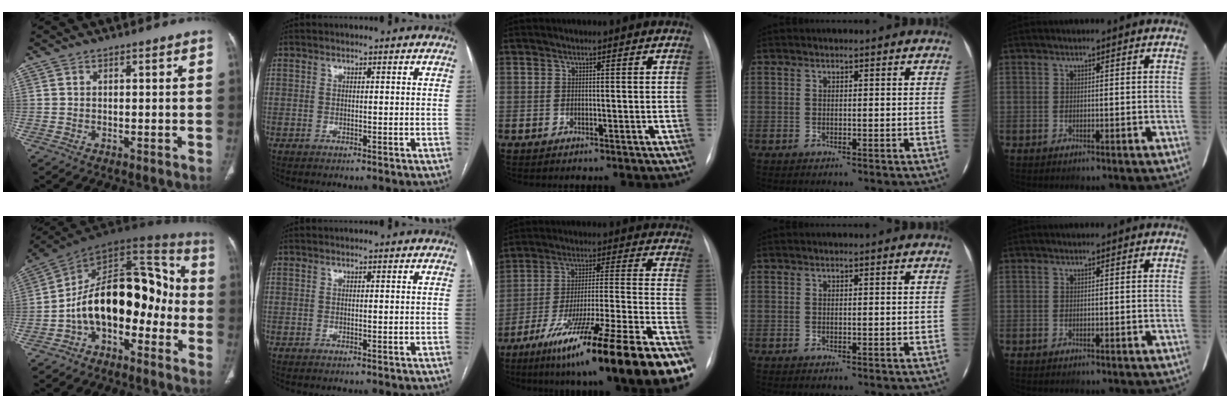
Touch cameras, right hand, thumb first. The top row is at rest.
{"thumb": {"total": 19.2, "force": [-4.6, 11.4, 14.8], "torque": [-0.196, 0.090, -0.081]}, "middle": {"total": 25.7, "force": [-17.1, 0.8, 19.2], "torque": [-0.227, -0.023, -0.282]}}